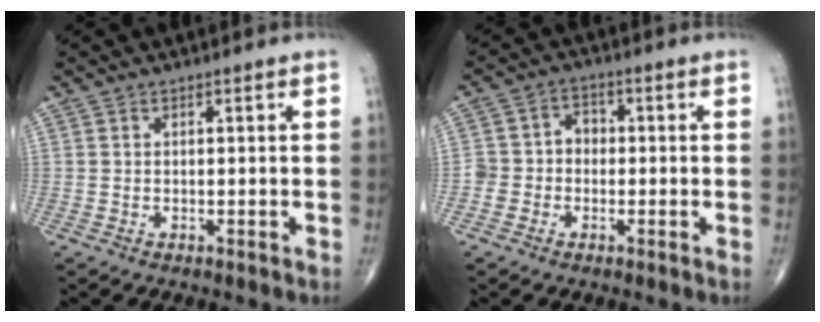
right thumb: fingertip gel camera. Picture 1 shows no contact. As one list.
[{"total": 4.8, "force": [-1.0, 4.4, 1.8], "torque": [-0.011, 0.026, -0.027]}]